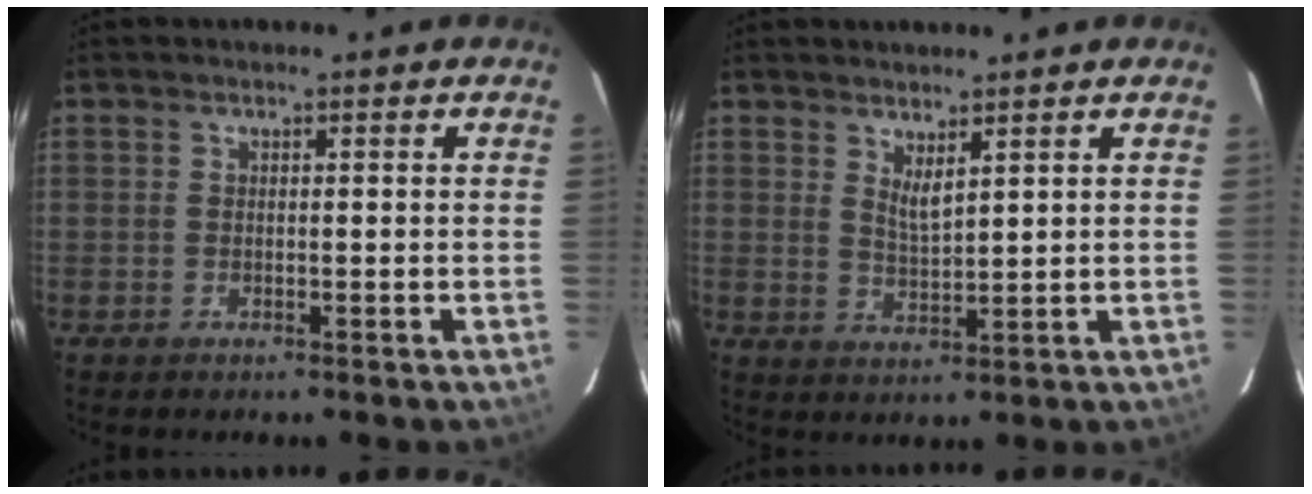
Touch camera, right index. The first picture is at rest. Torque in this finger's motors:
{"motor_torque": [-0.04, 0.11, 0.03, 0.04]}